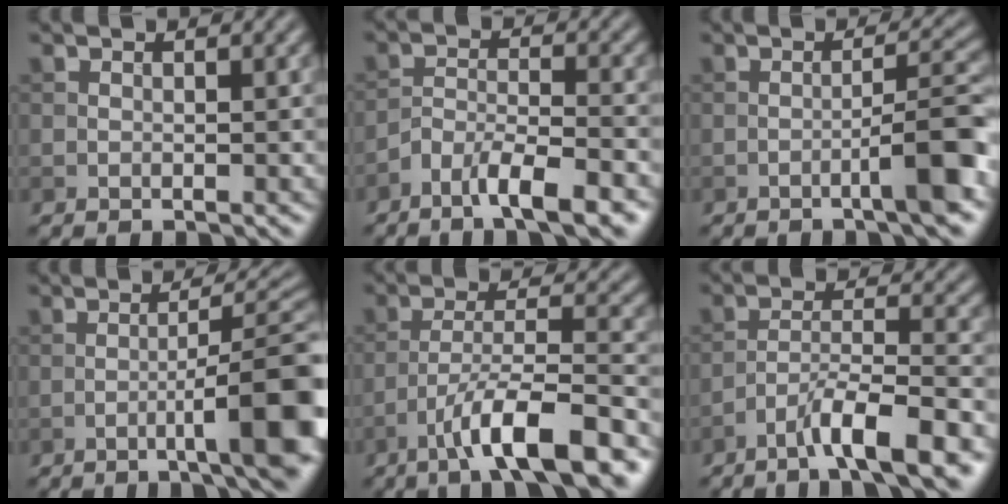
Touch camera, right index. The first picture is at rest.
{"total": 5.9, "force": [-4.2, 1.4, 3.9], "torque": [-0.065, 0.000, -0.070]}
{"total": 5.1, "force": [-2.1, 0.5, 4.6], "torque": [-0.062, 0.018, -0.040]}
{"total": 11.3, "force": [-3.5, 2.3, 10.5], "torque": [-0.138, 0.006, -0.048]}
{"total": 9.6, "force": [-5.9, 1.9, 7.3], "torque": [-0.119, 0.010, -0.100]}
{"total": 7.2, "force": [-4.8, 1.2, 5.3], "torque": [-0.084, 0.008, -0.080]}